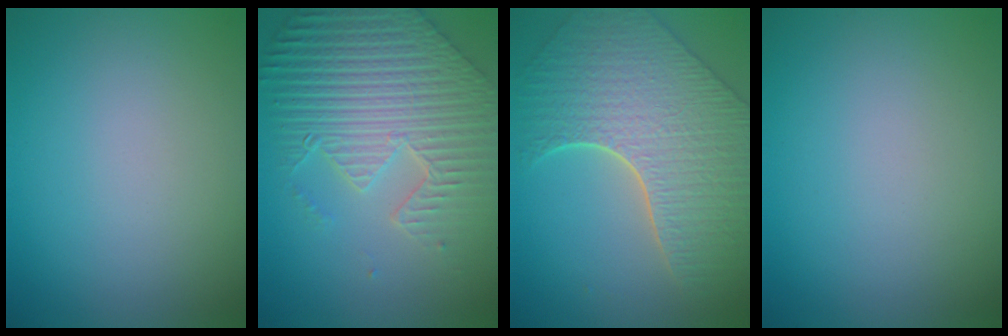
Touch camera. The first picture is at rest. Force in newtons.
{"total": 9.0, "press": 6.4, "slide": 6.3}
{"total": 8.3, "press": 6.1, "slide": 5.6}
{"total": 0.0}